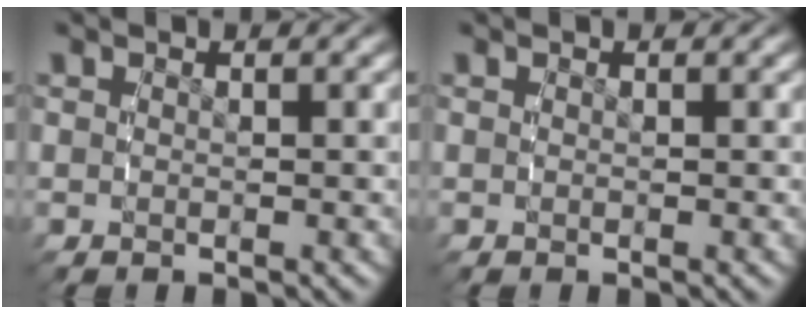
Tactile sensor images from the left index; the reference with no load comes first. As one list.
[{"total": 0.0}]